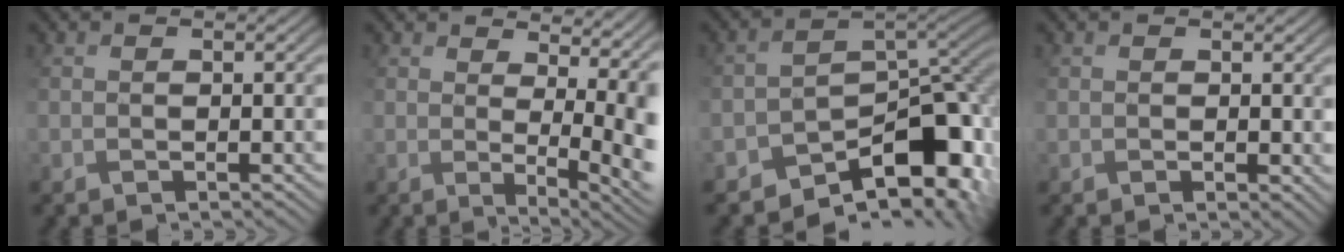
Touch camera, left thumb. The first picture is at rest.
{"total": 9.2, "force": [2.4, 4.3, 7.8], "torque": [-0.119, -0.006, 0.057]}
{"total": 10.9, "force": [-6.3, 5.5, 6.9], "torque": [-0.104, -0.012, -0.088]}
{"total": 2.1, "force": [0.1, 1.5, 1.3], "torque": [-0.027, -0.004, 0.002]}